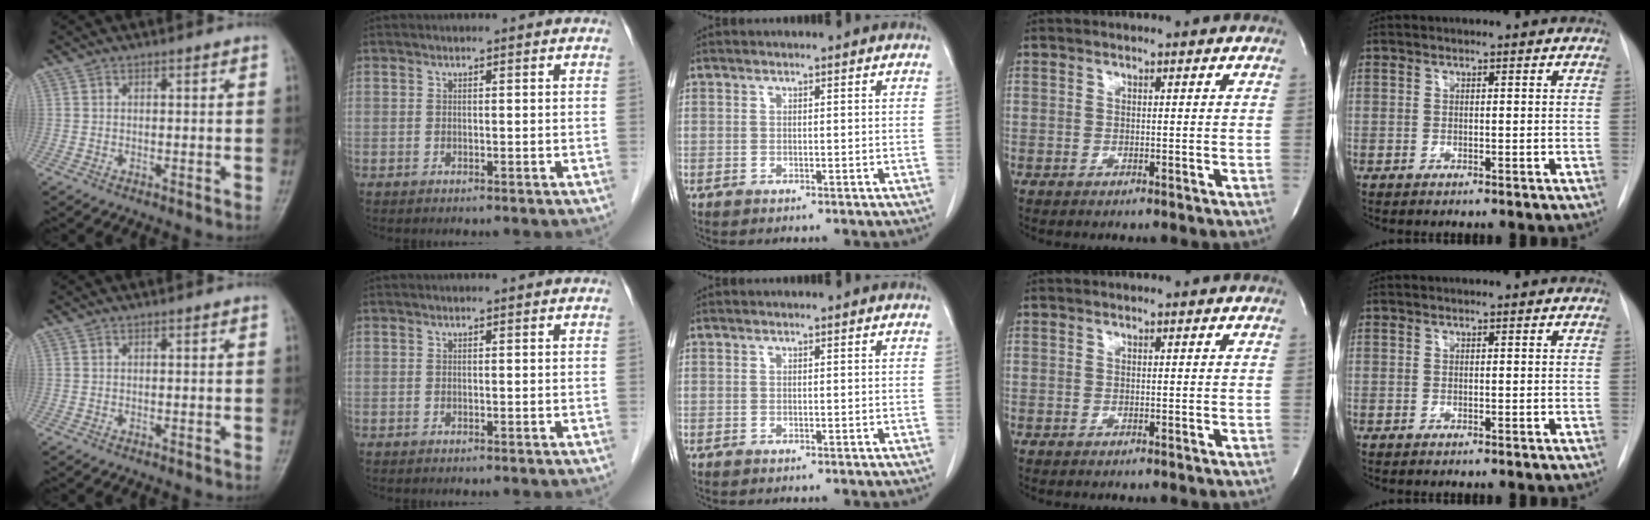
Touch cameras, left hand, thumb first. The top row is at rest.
{}